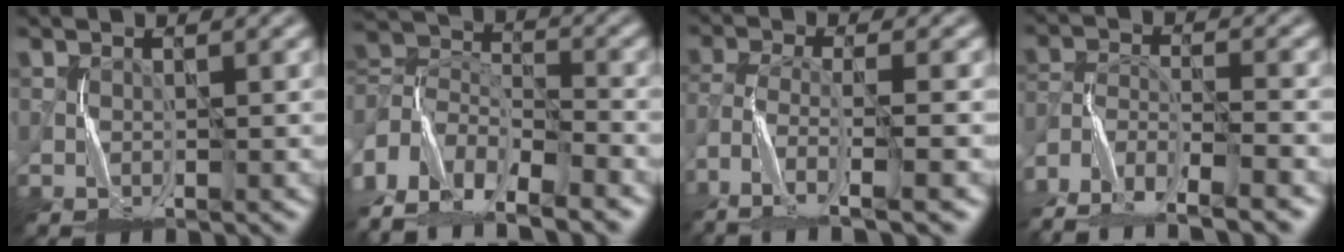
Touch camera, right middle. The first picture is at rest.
{"total": 11.6, "force": [-8.7, 5.4, 5.6], "torque": [-0.109, 0.007, -0.166]}
{"total": 6.7, "force": [-5.1, 1.2, 4.2], "torque": [-0.074, 0.000, -0.103]}
{"total": 9.8, "force": [-8.6, 2.1, 4.1], "torque": [-0.069, -0.013, -0.153]}